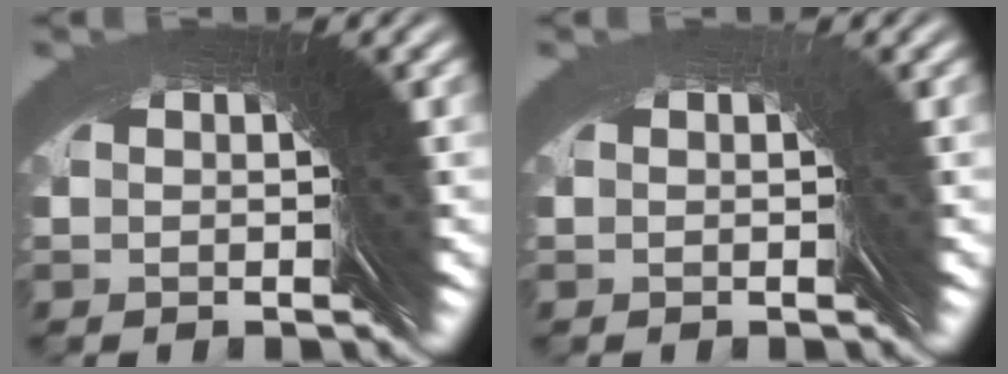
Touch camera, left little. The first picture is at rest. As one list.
[{"total": 2.1, "force": [0.3, -0.7, -1.9], "torque": [0.029, 0.005, 0.004]}]